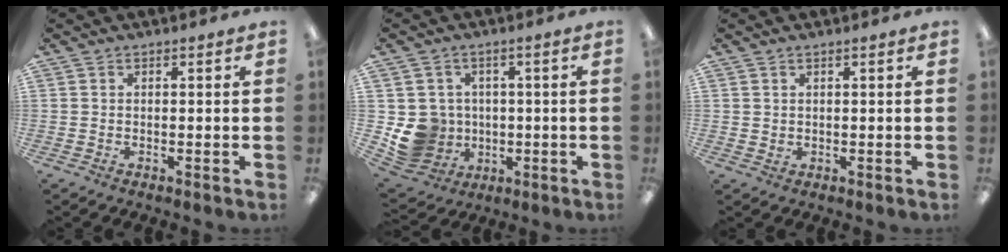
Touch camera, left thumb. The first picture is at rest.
{"total": 9.2, "force": [-0.6, 8.9, 2.2], "torque": [-0.078, -0.001, 0.000]}
{"total": 0.8, "force": [0.7, 0.4, 0.3], "torque": [-0.005, 0.001, 0.012]}